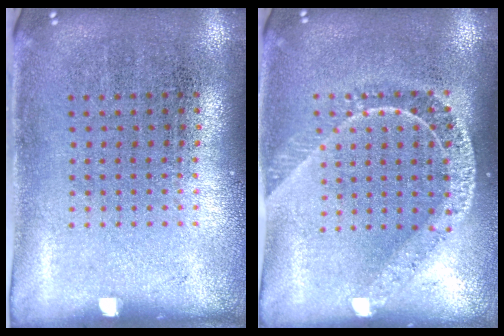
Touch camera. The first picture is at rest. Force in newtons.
{"total": 1.7, "press": 1.4, "slide": 1.0}